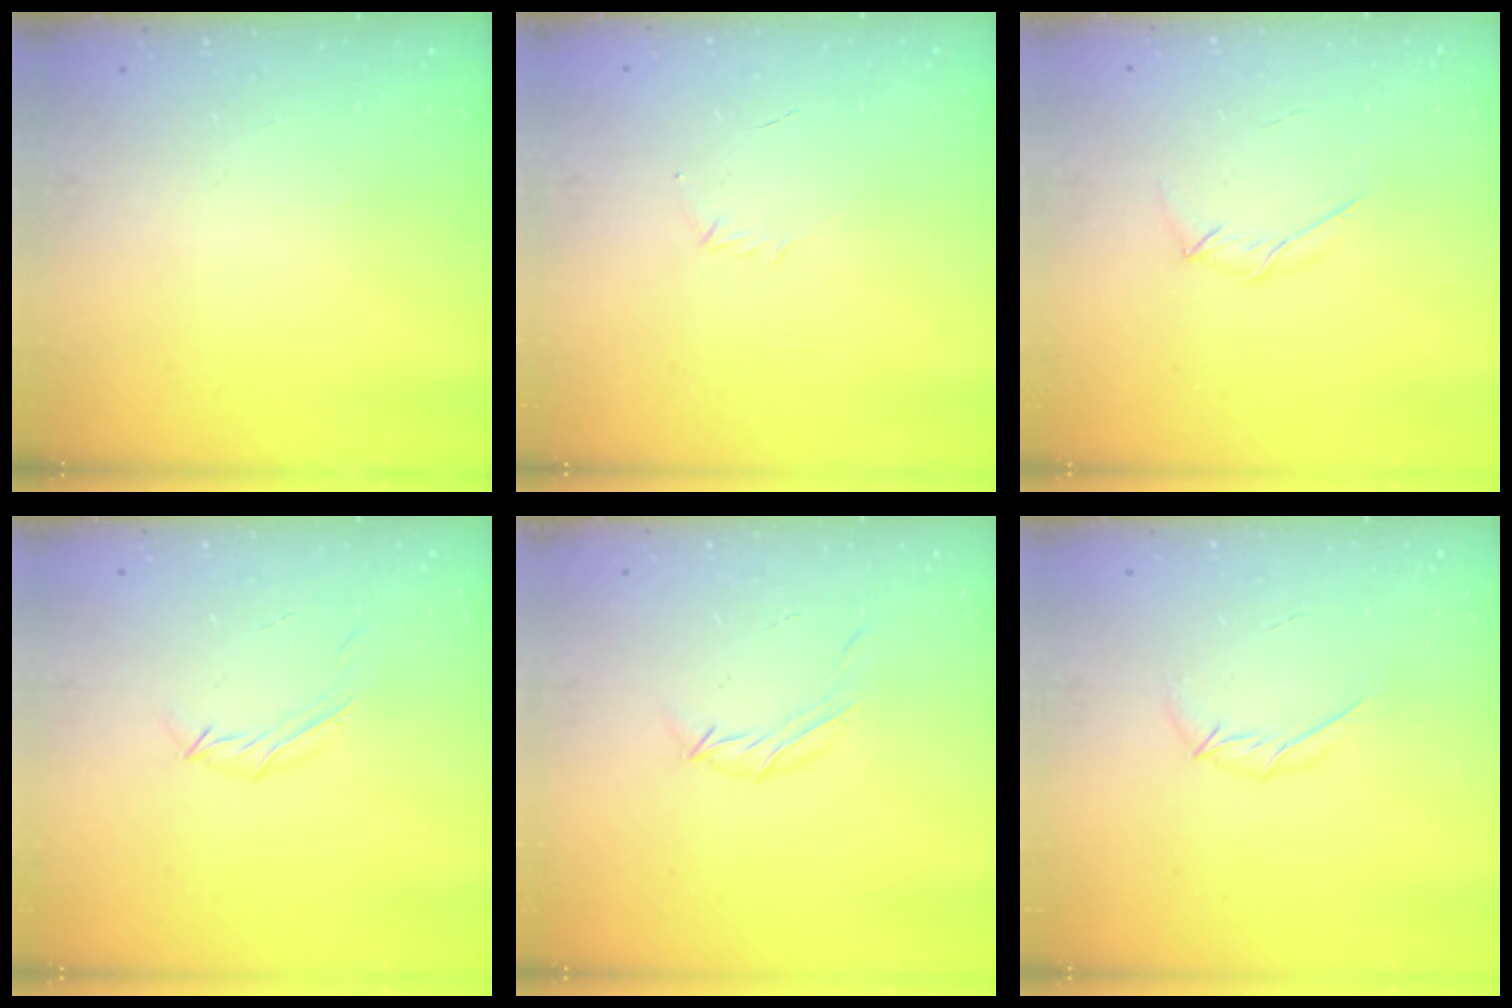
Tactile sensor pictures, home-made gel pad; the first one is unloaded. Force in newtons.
{"total": 2.9, "press": 2.8, "slide": 0.7}
{"total": 3.9, "press": 3.8, "slide": 0.9}
{"total": 4.5, "press": 4.4, "slide": 0.9}
{"total": 5.5, "press": 5.4, "slide": 1.2}
{"total": 5.7, "press": 5.7, "slide": 0.9}